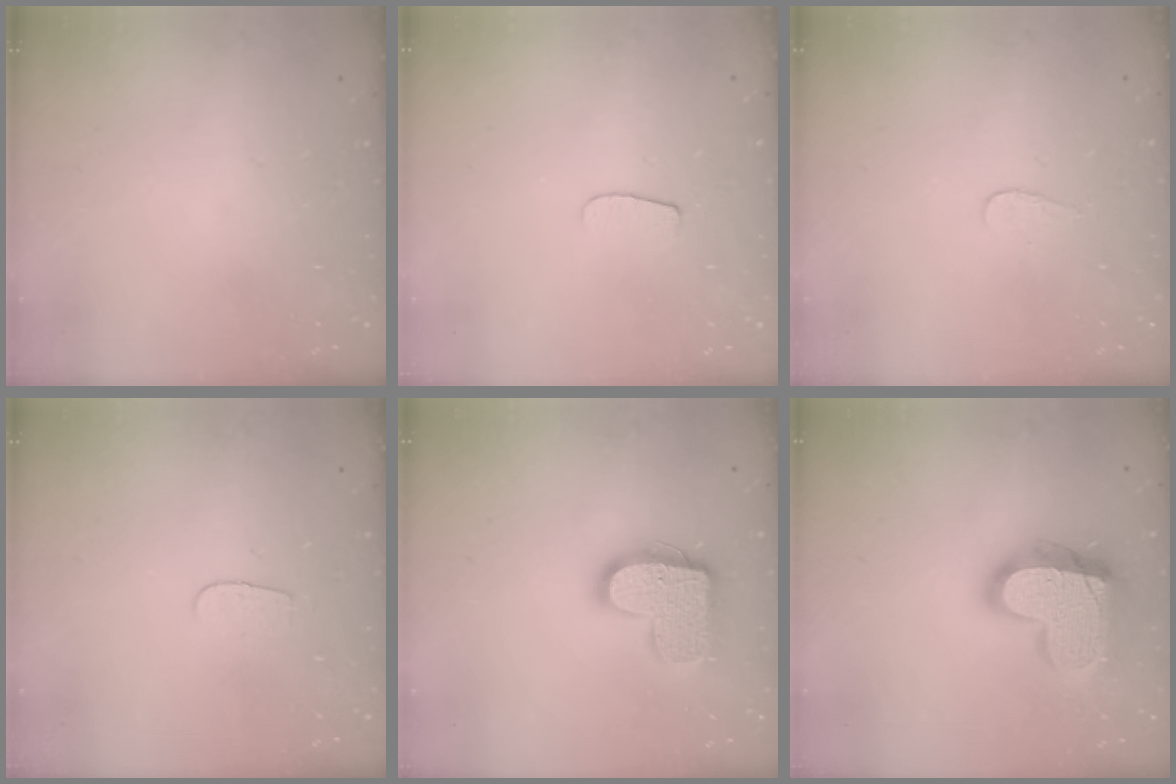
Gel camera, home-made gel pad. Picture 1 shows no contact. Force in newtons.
{"total": 6.0, "press": 6.0, "slide": 0.6}
{"total": 3.0, "press": 3.0, "slide": 0.3}
{"total": 3.7, "press": 3.7, "slide": 0.4}
{"total": 14.9, "press": 14.9, "slide": 1.0}
{"total": 20.9, "press": 20.8, "slide": 1.8}